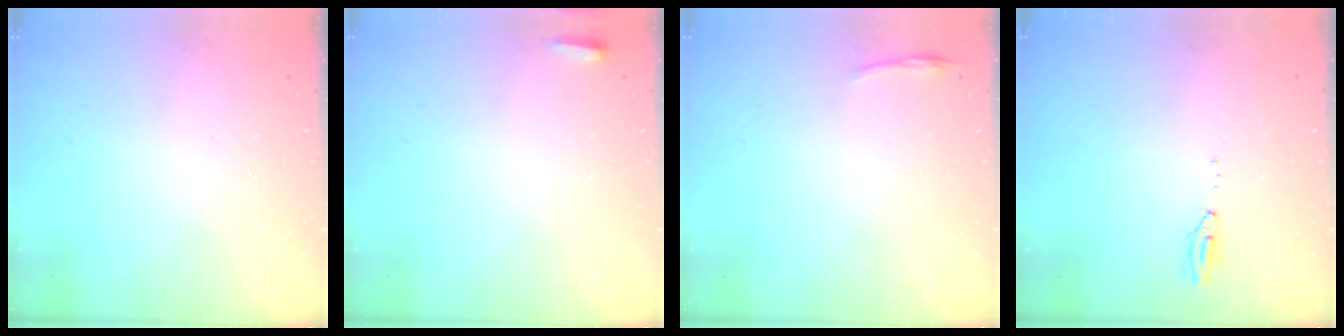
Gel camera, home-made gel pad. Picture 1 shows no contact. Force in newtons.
{"total": 2.7, "press": 2.6, "slide": 0.9}
{"total": 3.6, "press": 3.5, "slide": 0.7}
{"total": 5.0, "press": 3.7, "slide": 3.3}